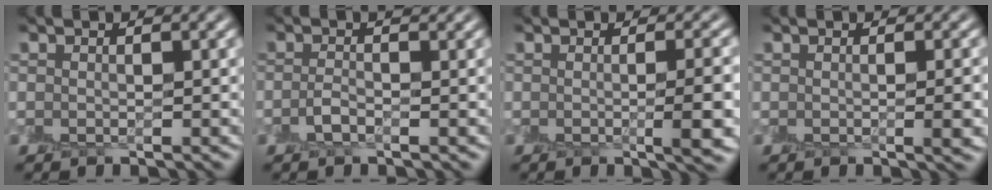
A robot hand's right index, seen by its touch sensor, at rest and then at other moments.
{"total": 1.1, "force": [-0.3, 0.3, 1.0], "torque": [-0.024, 0.003, -0.009]}
{"total": 4.9, "force": [-0.4, 1.5, 4.7], "torque": [-0.042, 0.004, -0.003]}
{"total": 3.0, "force": [0.0, 1.1, 2.7], "torque": [-0.015, 0.008, -0.003]}